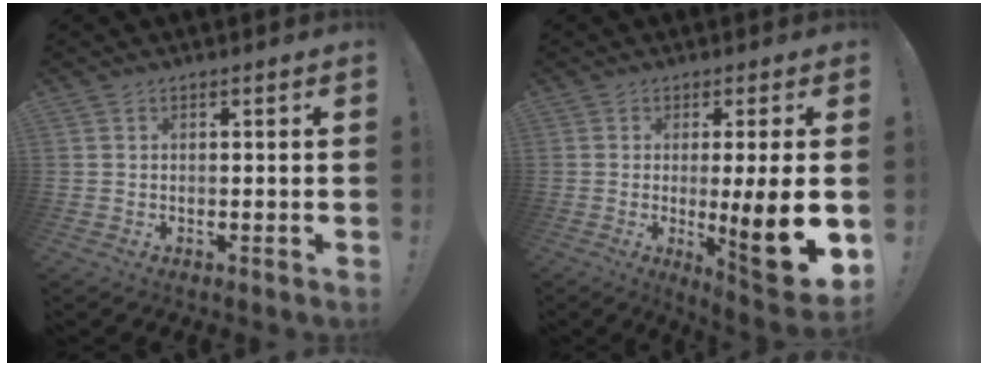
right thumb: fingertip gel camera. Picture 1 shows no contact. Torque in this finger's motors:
{"motor_torque": [-0.19, 0.67, 0.49, 0.43, 0.07]}